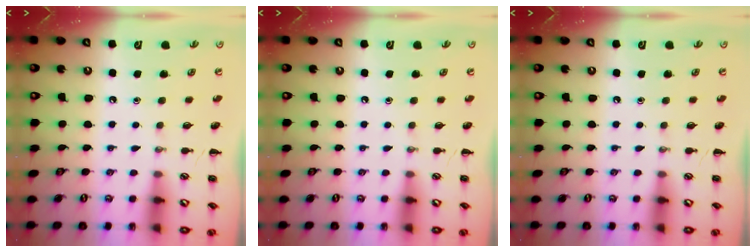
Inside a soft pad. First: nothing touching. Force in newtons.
{"total": 0.0}
{"total": 0.0}